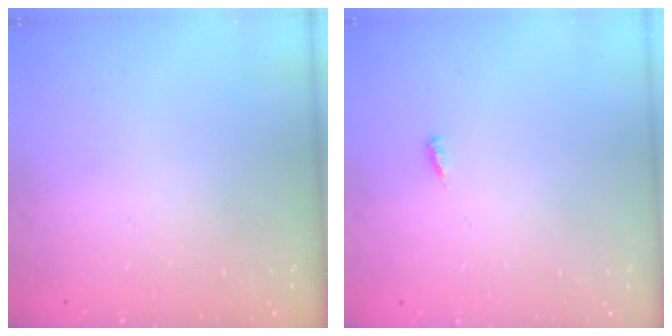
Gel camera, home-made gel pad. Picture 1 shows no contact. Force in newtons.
{"total": 2.6, "press": 2.6, "slide": 0.3}